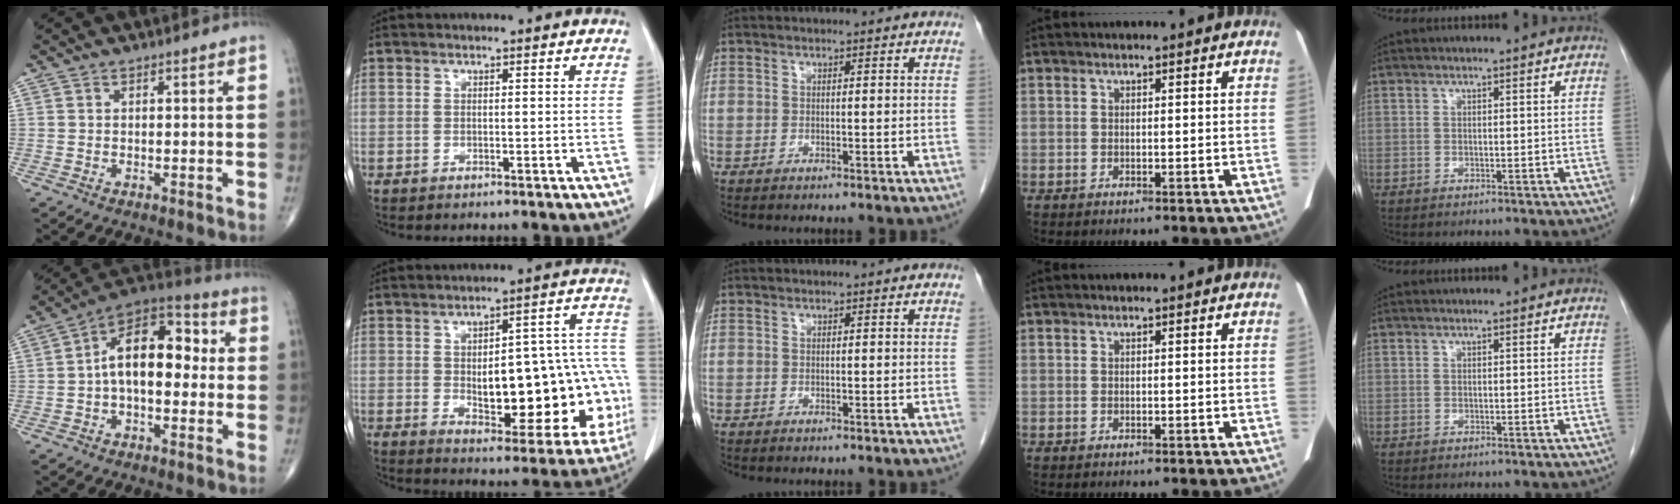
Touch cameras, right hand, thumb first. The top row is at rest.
{"thumb": {"total": 14.5, "force": [0.6, 8.1, 12.0], "torque": [-0.163, 0.045, -0.007]}, "index": {"total": 22.0, "force": [-3.4, 8.2, 20.2], "torque": [-0.185, 0.044, -0.014]}}